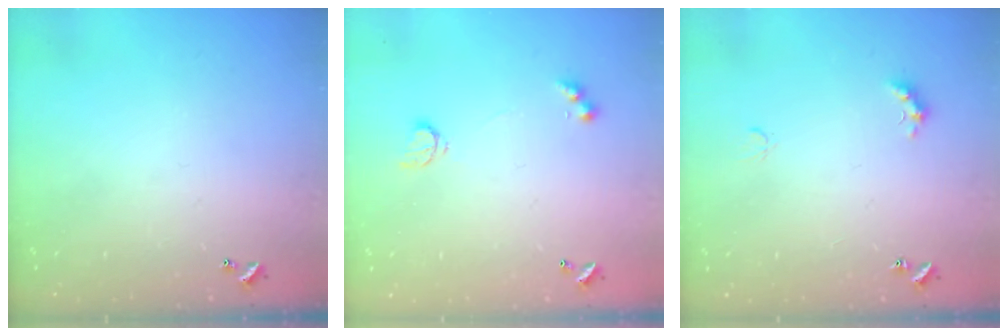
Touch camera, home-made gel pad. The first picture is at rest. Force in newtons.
{"total": 4.1, "press": 4.0, "slide": 0.7}
{"total": 2.8, "press": 2.7, "slide": 0.6}